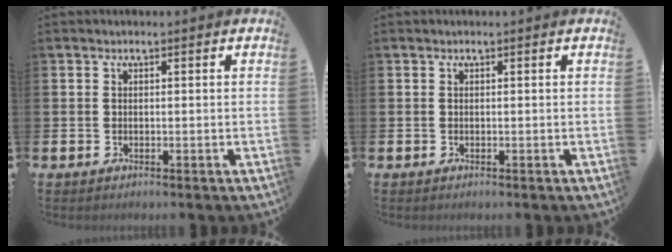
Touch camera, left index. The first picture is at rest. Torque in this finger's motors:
{"motor_torque": [0.00, 0.00, 0.00, 0.00]}